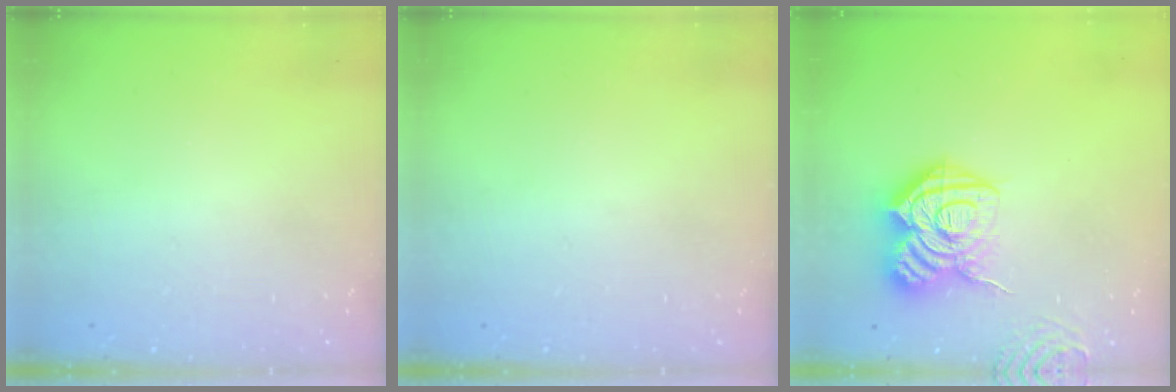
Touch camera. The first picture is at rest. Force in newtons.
{"total": 0.0}
{"total": 17.2, "press": 17.2, "slide": 1.5}